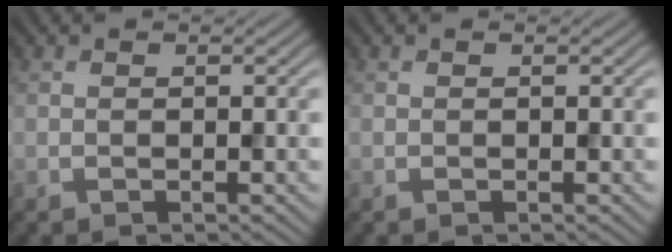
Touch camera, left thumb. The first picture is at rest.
{"total": 0.0}